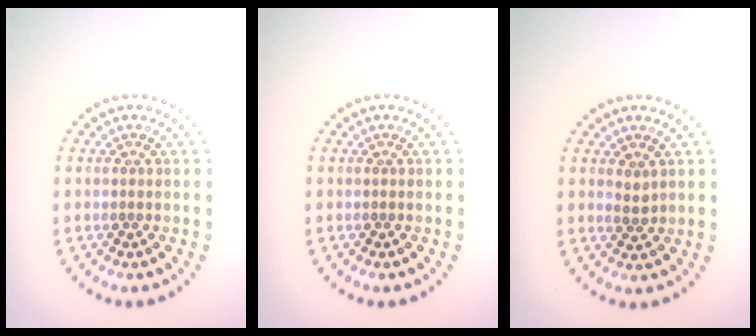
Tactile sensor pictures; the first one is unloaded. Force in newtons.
{"total": 0.0}
{"total": 0.9, "press": 0.8, "slide": 0.4}